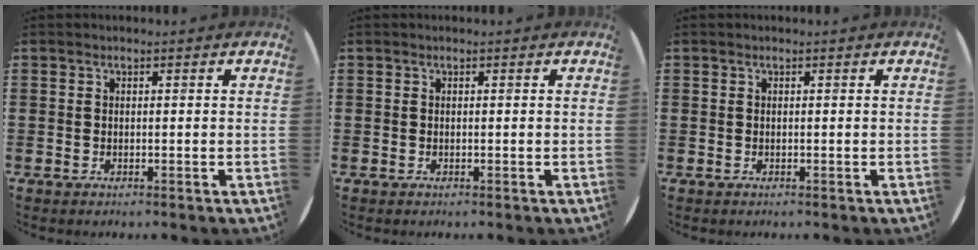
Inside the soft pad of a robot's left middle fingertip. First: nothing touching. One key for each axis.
{"total": 0.0}
{"total": 0.0}